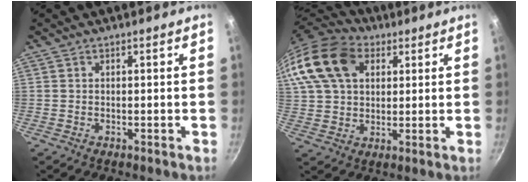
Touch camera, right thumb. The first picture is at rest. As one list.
[{"total": 20.2, "force": [7.6, 14.2, 12.2], "torque": [-0.252, 0.021, 0.131]}]